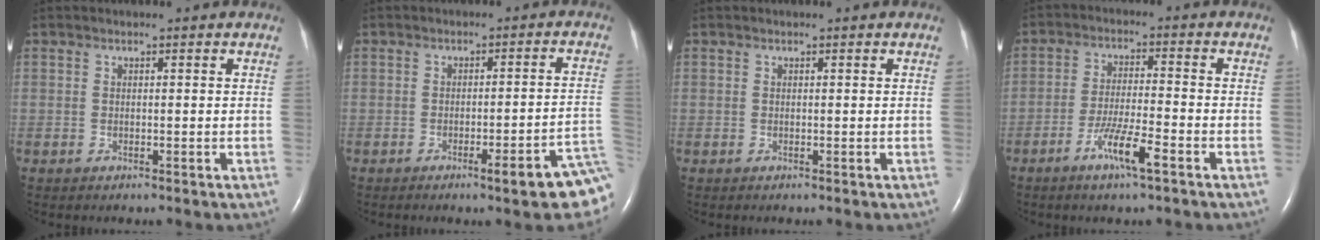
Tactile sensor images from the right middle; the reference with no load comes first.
{"total": 7.7, "force": [-4.9, -0.2, 5.9], "torque": [-0.058, 0.004, -0.061]}
{"total": 0.0}
{"total": 6.5, "force": [-3.7, 0.2, 5.4], "torque": [-0.106, -0.008, -0.069]}